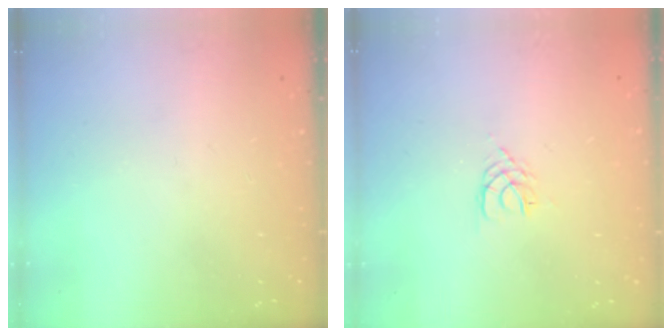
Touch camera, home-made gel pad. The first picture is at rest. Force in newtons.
{"total": 2.0, "press": 1.9, "slide": 0.3}